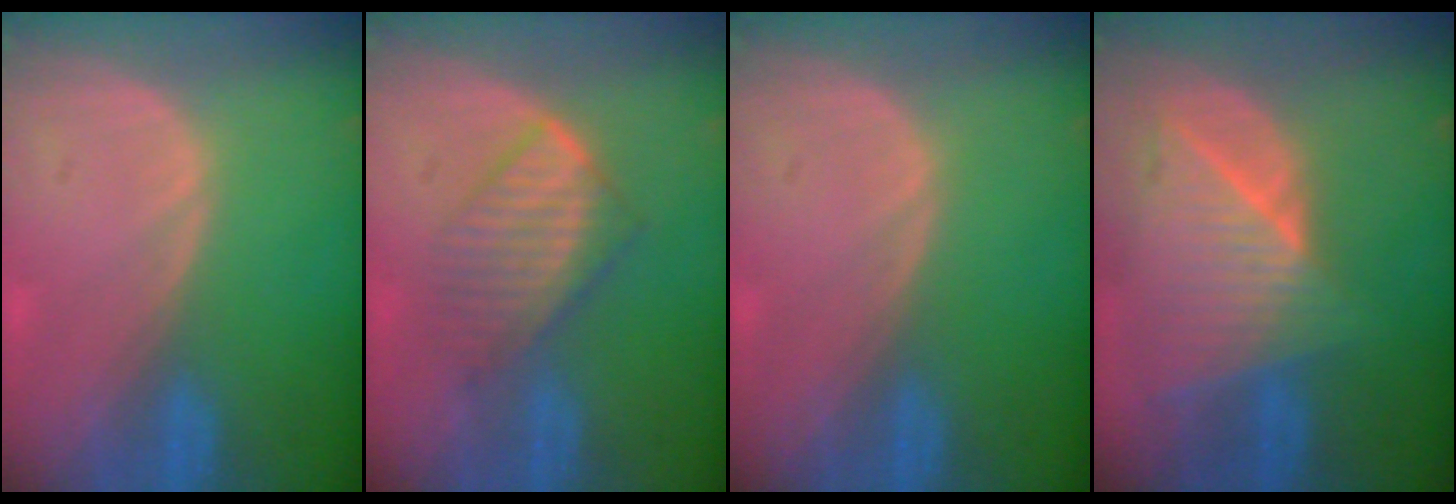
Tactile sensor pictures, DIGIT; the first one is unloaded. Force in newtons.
{"total": 6.0, "press": 5.9, "slide": 1.1}
{"total": 0.0}
{"total": 9.2, "press": 8.2, "slide": 4.1}